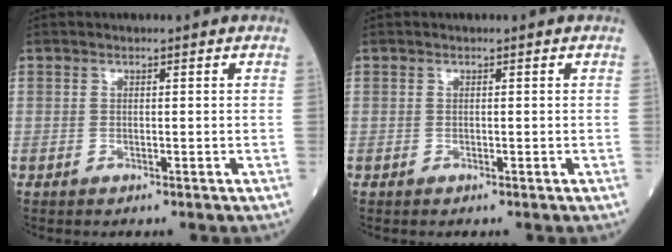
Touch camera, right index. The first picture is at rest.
{"total": 0.0}